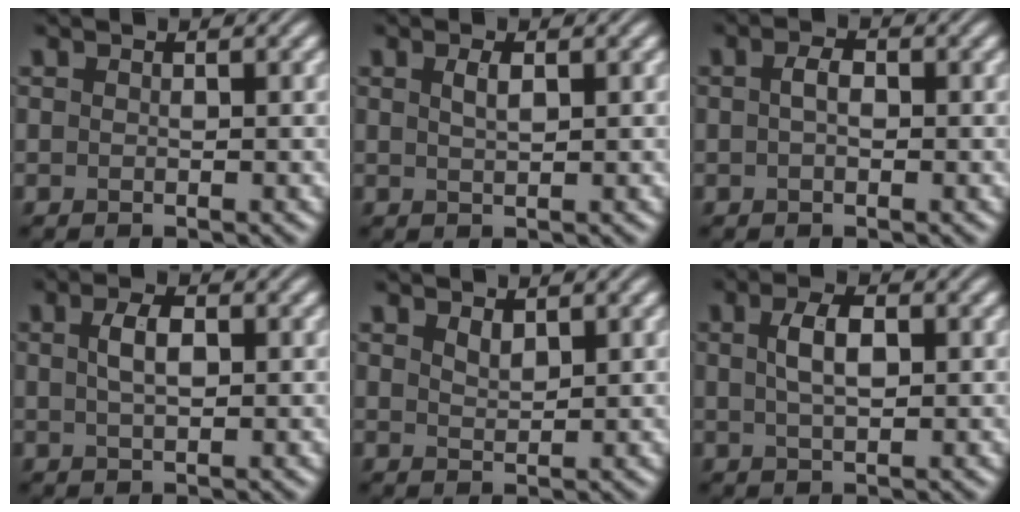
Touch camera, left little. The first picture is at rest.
{"total": 1.4, "force": [0.6, 0.5, 1.2], "torque": [-0.025, 0.003, 0.013]}
{"total": 1.6, "force": [0.1, 0.9, 1.3], "torque": [-0.026, 0.004, -0.002]}
{"total": 2.6, "force": [0.6, 1.2, 2.2], "torque": [-0.047, 0.004, 0.010]}
{"total": 1.3, "force": [1.0, 0.5, 0.7], "torque": [-0.016, -0.001, 0.021]}
{"total": 3.2, "force": [0.7, 1.5, 2.7], "torque": [-0.057, 0.004, 0.013]}